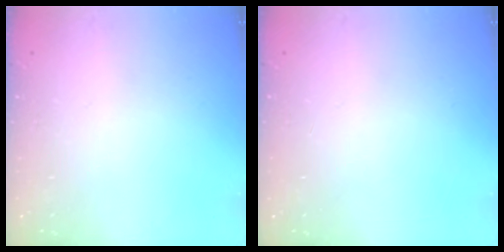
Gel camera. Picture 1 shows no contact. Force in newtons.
{"total": 0.0}